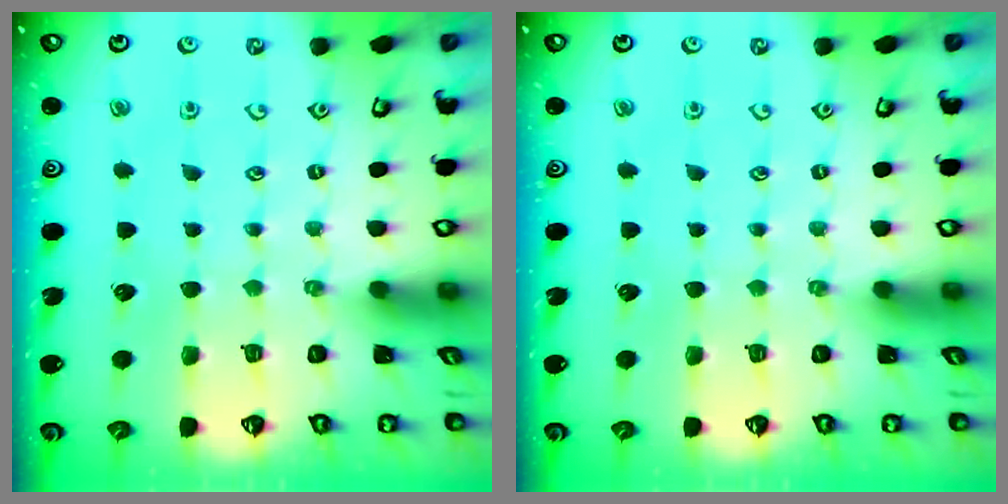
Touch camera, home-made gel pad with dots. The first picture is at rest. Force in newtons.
{"total": 0.0}